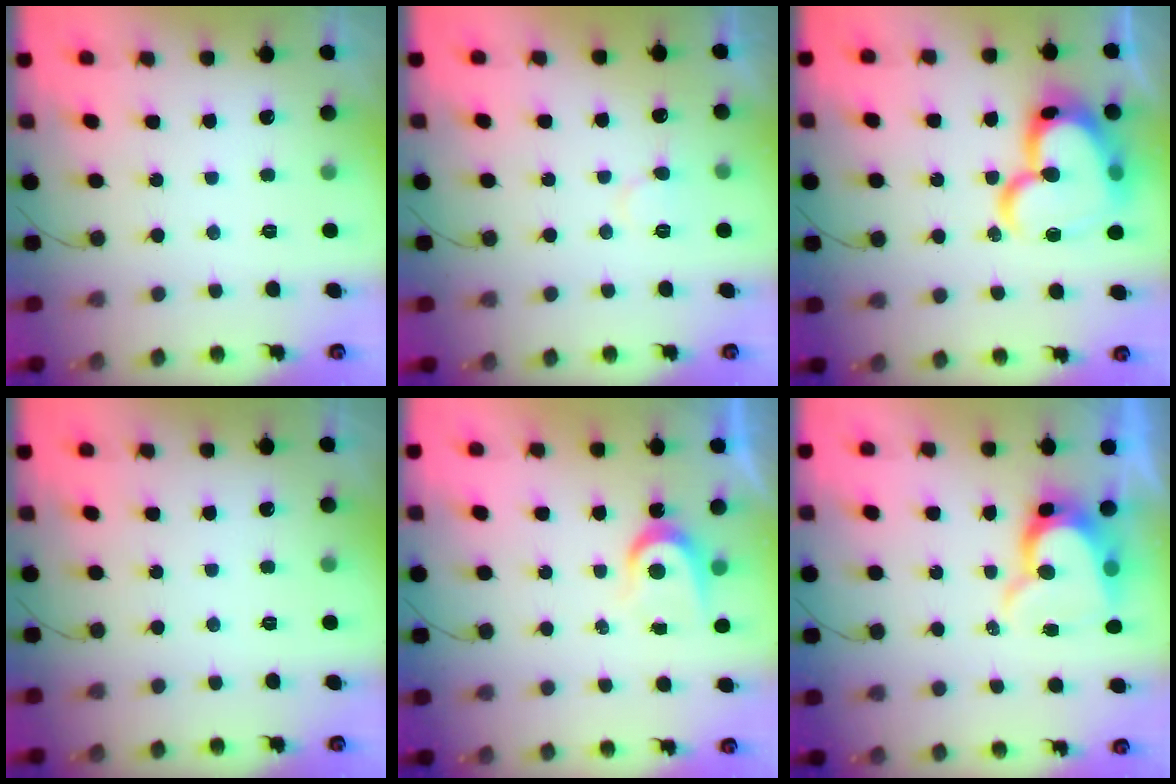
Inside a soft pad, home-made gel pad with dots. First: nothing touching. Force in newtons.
{"total": 6.7, "press": 6.6, "slide": 0.5}
{"total": 24.5, "press": 24.4, "slide": 2.8}
{"total": 0.0}
{"total": 4.9, "press": 4.9, "slide": 0.5}
{"total": 11.1, "press": 11.0, "slide": 1.0}